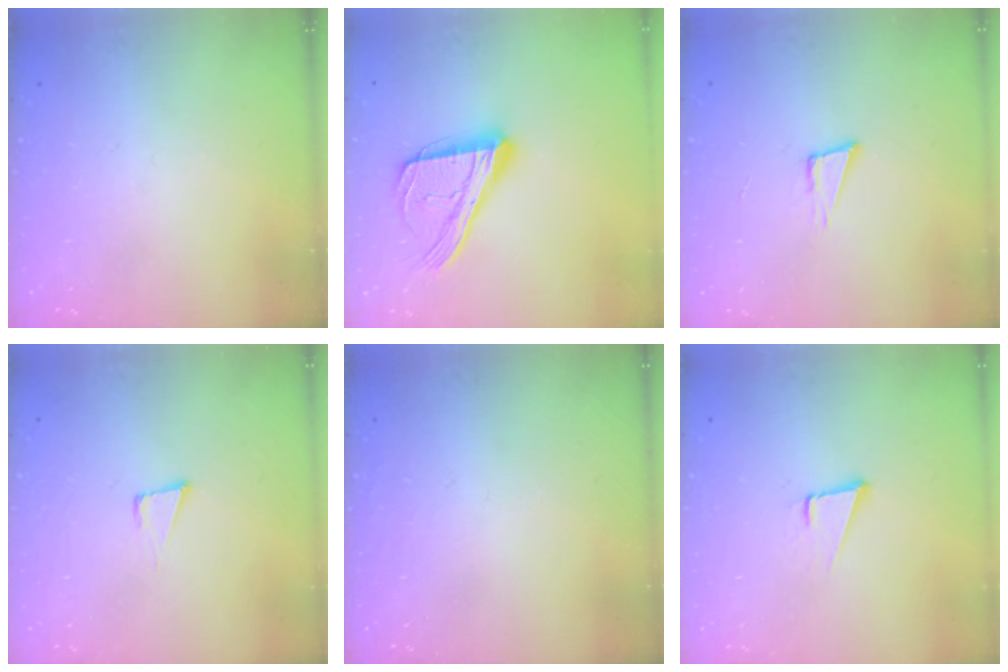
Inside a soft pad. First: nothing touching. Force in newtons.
{"total": 17.8, "press": 17.7, "slide": 2.4}
{"total": 5.1, "press": 3.9, "slide": 3.2}
{"total": 4.2, "press": 2.8, "slide": 3.1}
{"total": 1.5, "press": 1.5, "slide": 0.1}
{"total": 3.4, "press": 2.5, "slide": 2.2}